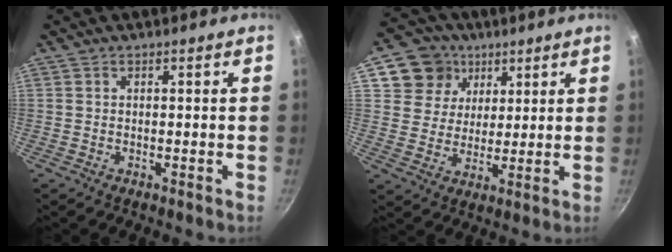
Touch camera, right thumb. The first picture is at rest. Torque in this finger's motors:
{"motor_torque": [0.01, 1.92, 0.44, 0.24, -0.03]}